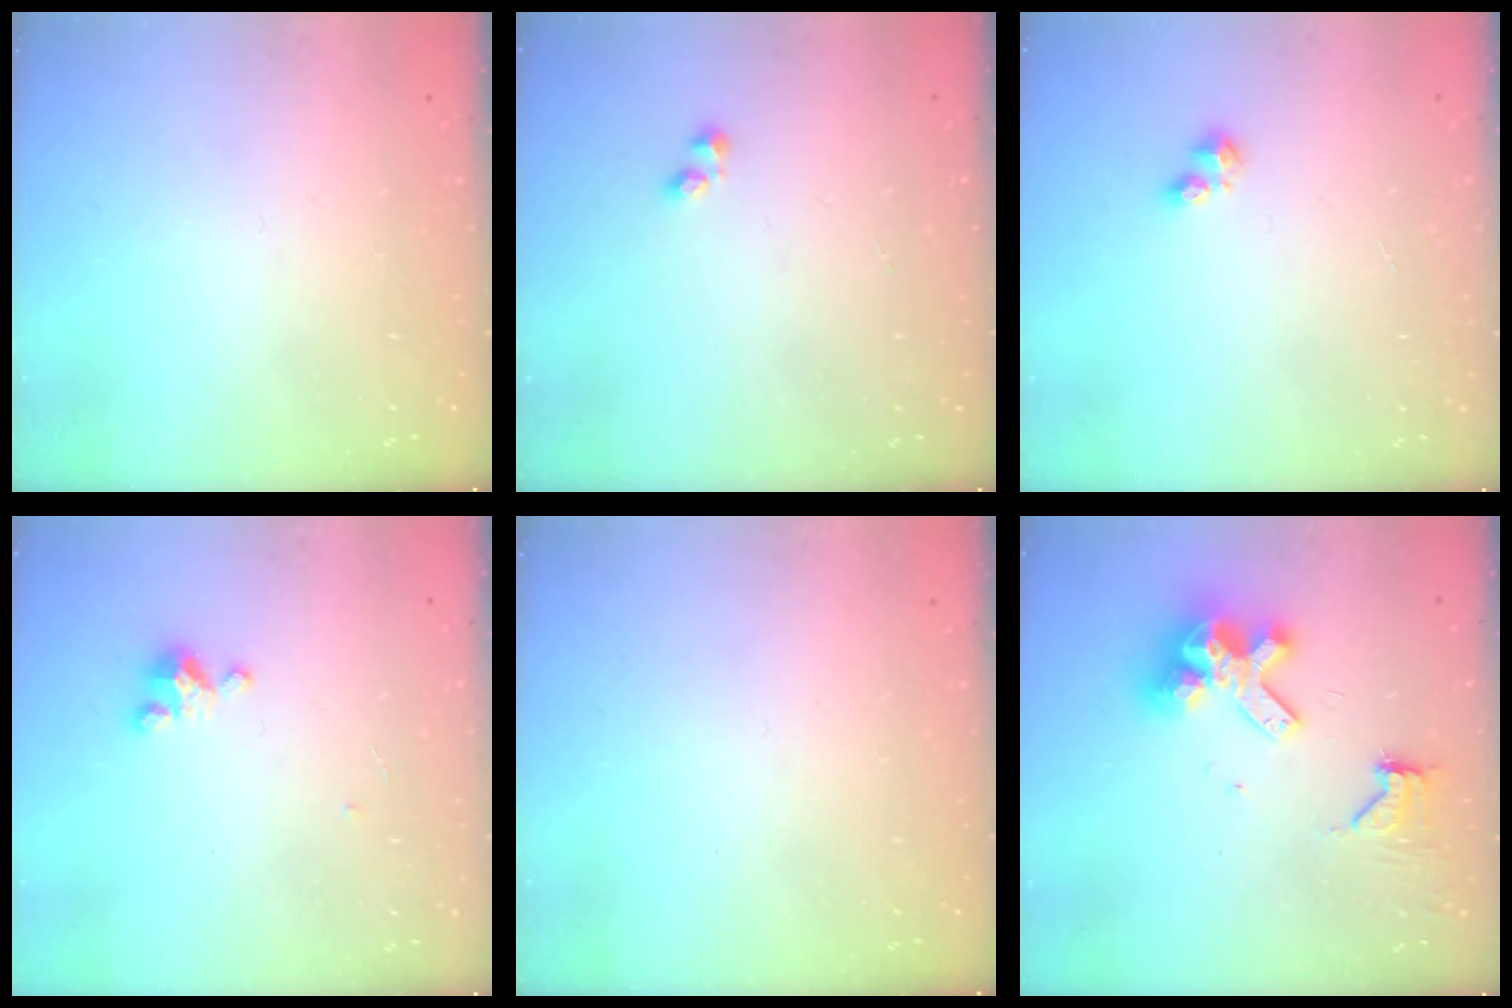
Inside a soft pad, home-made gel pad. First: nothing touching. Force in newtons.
{"total": 1.1, "press": 0.9, "slide": 0.7}
{"total": 2.6, "press": 2.5, "slide": 0.3}
{"total": 3.3, "press": 3.3, "slide": 0.3}
{"total": 0.0}
{"total": 12.6, "press": 12.5, "slide": 1.6}